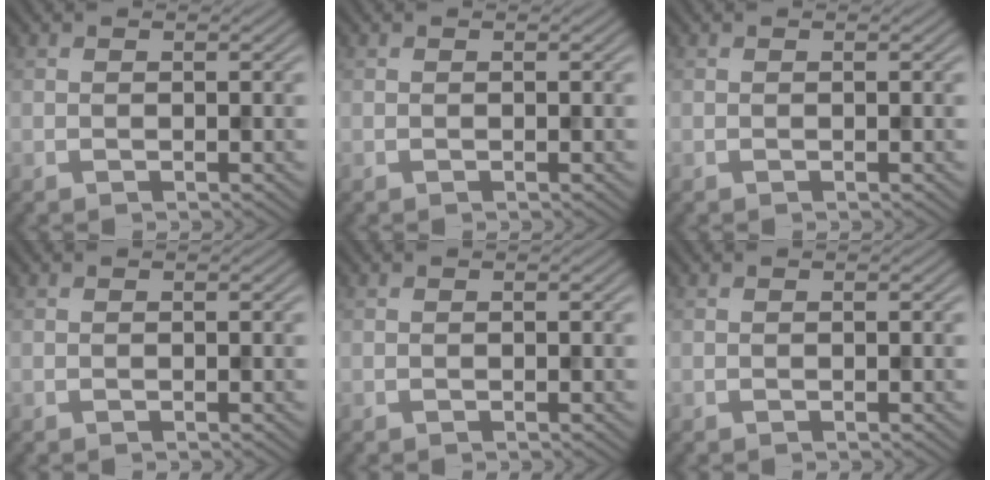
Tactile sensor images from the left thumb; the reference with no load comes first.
{"total": 0.0}
{"total": 0.0}
{"total": 0.0}
{"total": 0.0}
{"total": 0.0}